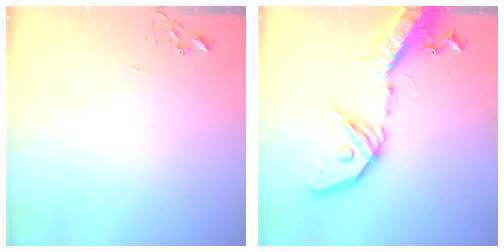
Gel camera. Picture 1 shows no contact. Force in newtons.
{"total": 25.2, "press": 24.7, "slide": 4.9}